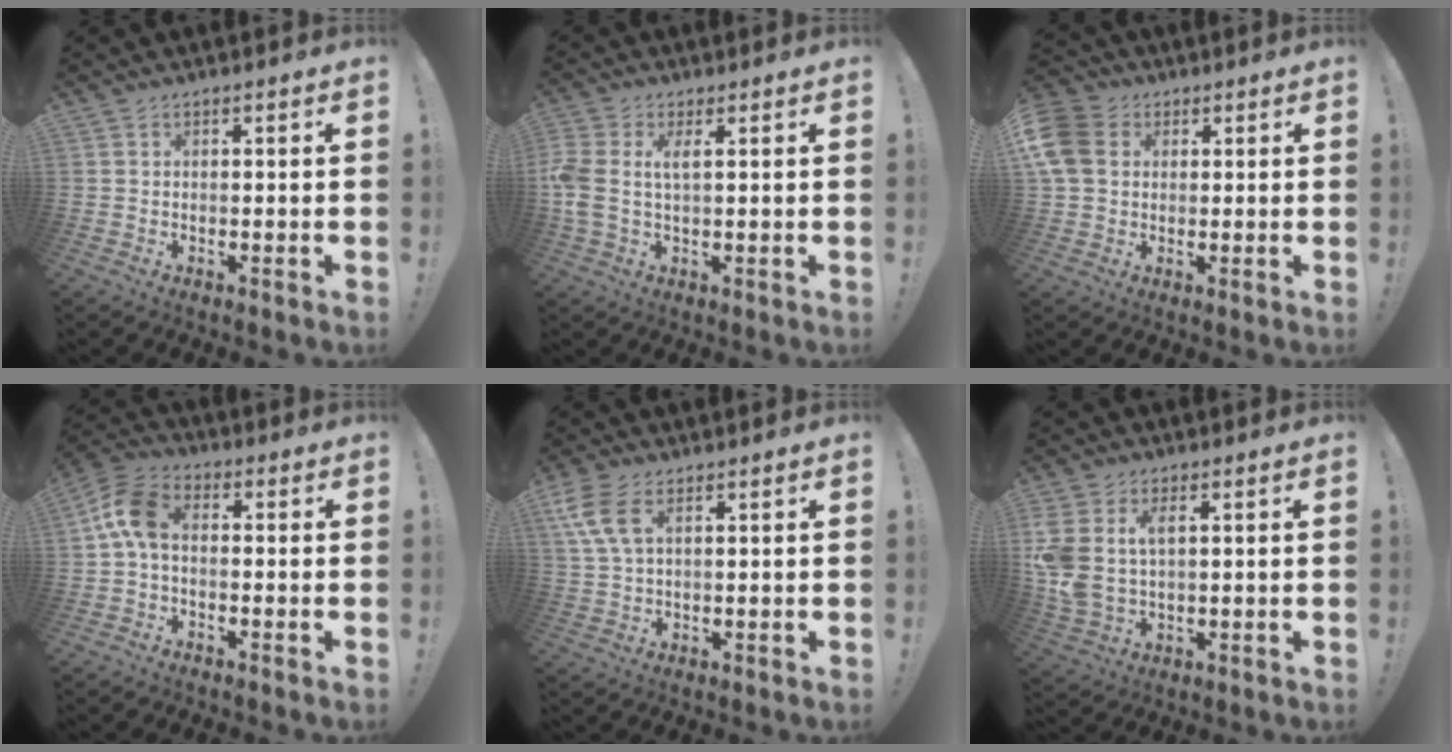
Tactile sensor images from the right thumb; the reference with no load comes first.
{"total": 5.4, "force": [1.1, 2.6, 4.5], "torque": [-0.088, -0.009, 0.017]}
{"total": 11.5, "force": [2.2, 9.4, 6.3], "torque": [-0.123, 0.000, 0.045]}
{"total": 9.3, "force": [0.6, 5.7, 7.3], "torque": [-0.141, 0.008, 0.018]}
{"total": 8.6, "force": [3.9, 4.0, 6.6], "torque": [-0.136, -0.007, 0.076]}
{"total": 8.8, "force": [3.1, 5.7, 5.9], "torque": [-0.119, -0.006, 0.060]}